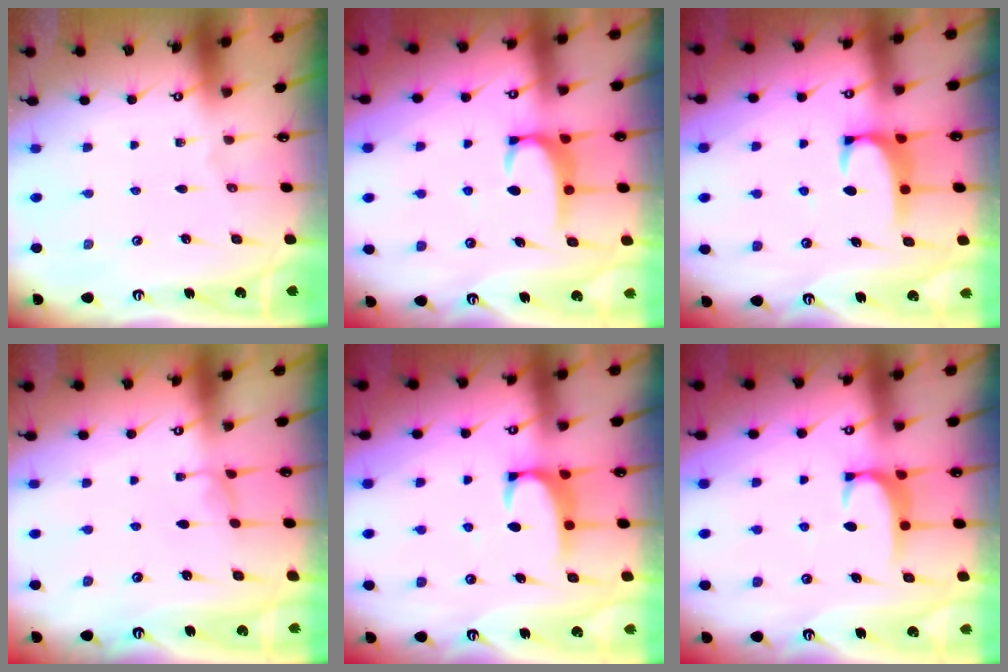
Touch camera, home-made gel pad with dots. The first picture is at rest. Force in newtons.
{"total": 2.9, "press": 2.9, "slide": 0.5}
{"total": 1.9, "press": 1.9, "slide": 0.3}
{"total": 0.5, "press": 0.3, "slide": 0.4}
{"total": 1.6, "press": 1.6, "slide": 0.4}
{"total": 1.8, "press": 1.7, "slide": 0.5}